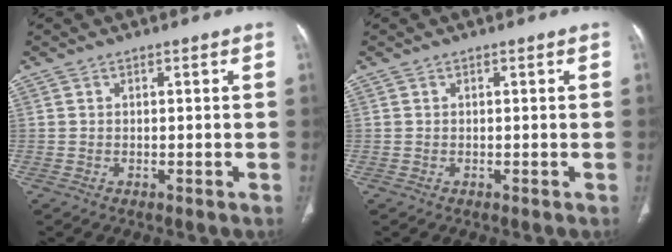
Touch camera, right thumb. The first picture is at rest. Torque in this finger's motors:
{"motor_torque": [0.11, 0.11, -0.12, 0.12, 0.00]}